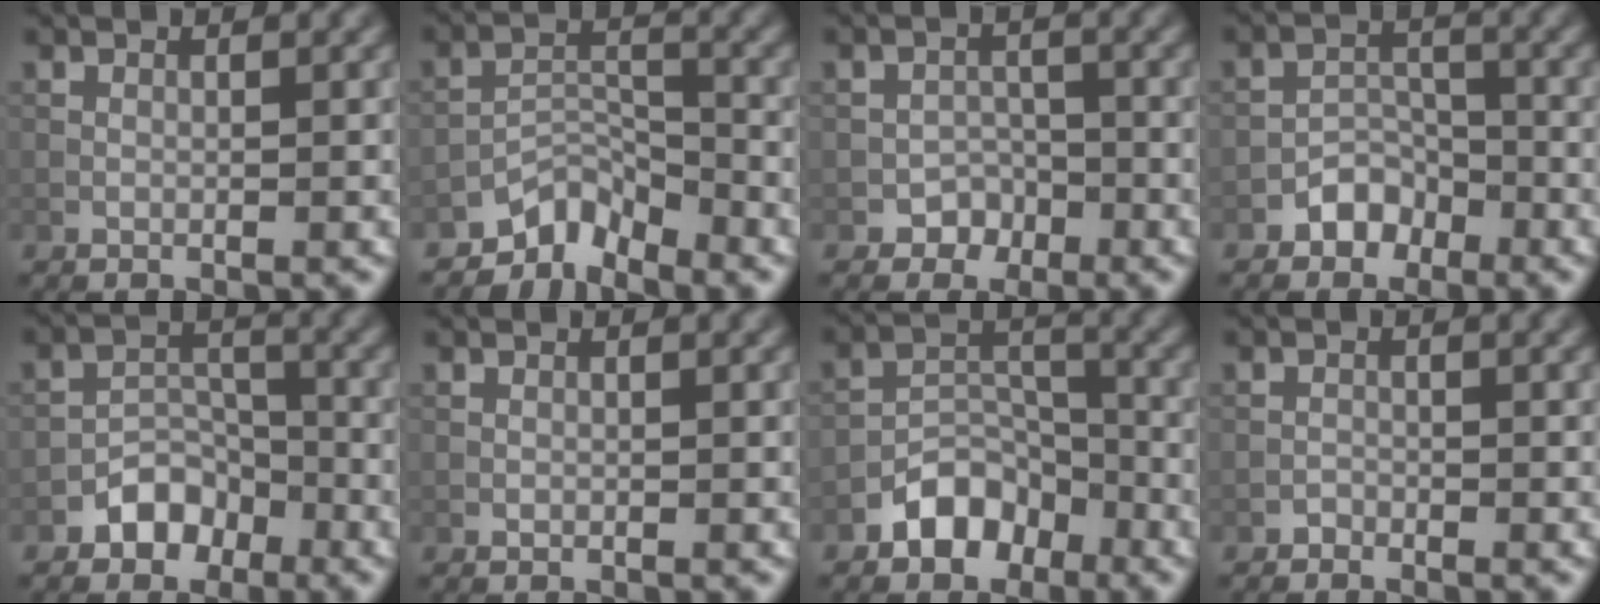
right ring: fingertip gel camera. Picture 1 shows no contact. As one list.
[{"total": 3.8, "force": [-3.4, 1.3, 1.0], "torque": [-0.007, 0.008, -0.072]}, {"total": 2.1, "force": [-1.4, 1.6, 0.3], "torque": [0.005, 0.010, -0.022]}, {"total": 2.7, "force": [-1.9, 1.7, 0.8], "torque": [-0.002, 0.011, -0.033]}, {"total": 3.4, "force": [-2.3, 2.2, 1.3], "torque": [-0.009, 0.010, -0.041]}, {"total": 0.0}, {"total": 4.7, "force": [-3.1, 2.9, 2.1], "torque": [-0.023, 0.007, -0.059]}, {"total": 0.7, "force": [-0.6, 0.3, 0.0], "torque": [0.004, 0.001, -0.012]}]